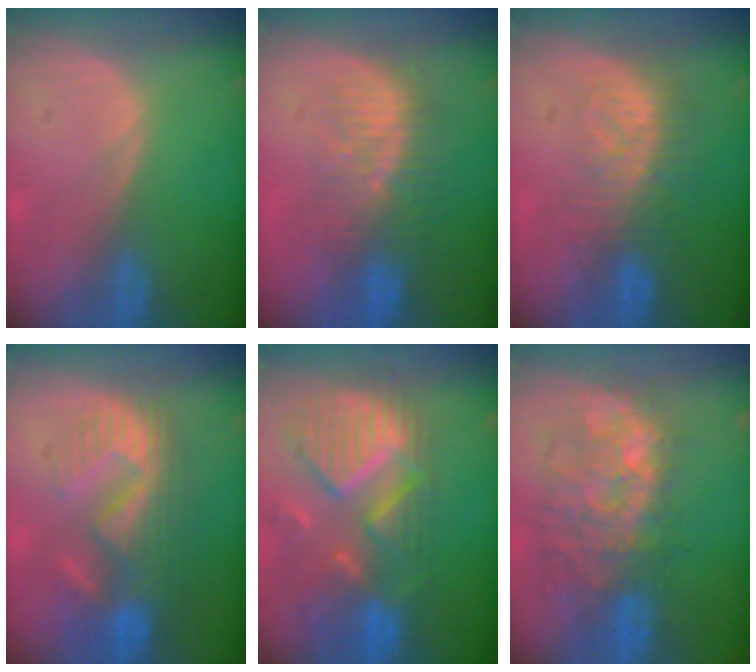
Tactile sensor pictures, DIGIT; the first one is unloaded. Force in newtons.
{"total": 8.2, "press": 7.6, "slide": 3.1}
{"total": 8.3, "press": 7.2, "slide": 4.1}
{"total": 10.9, "press": 9.7, "slide": 4.8}
{"total": 11.8, "press": 10.4, "slide": 5.7}
{"total": 10.5, "press": 9.9, "slide": 3.4}